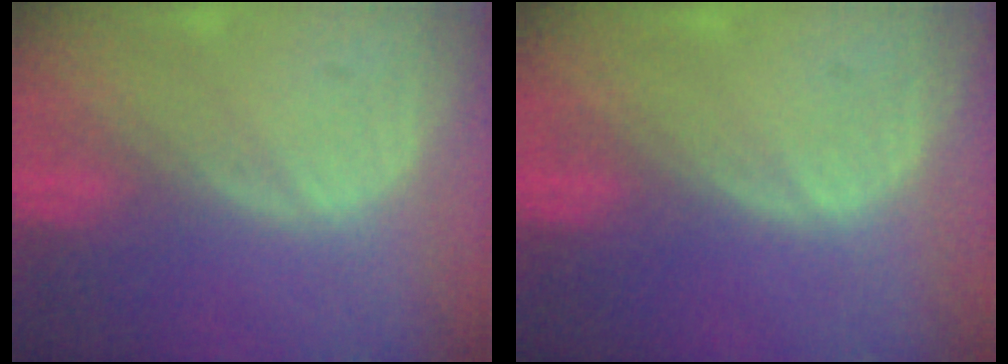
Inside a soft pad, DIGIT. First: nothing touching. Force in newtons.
{"total": 0.0}